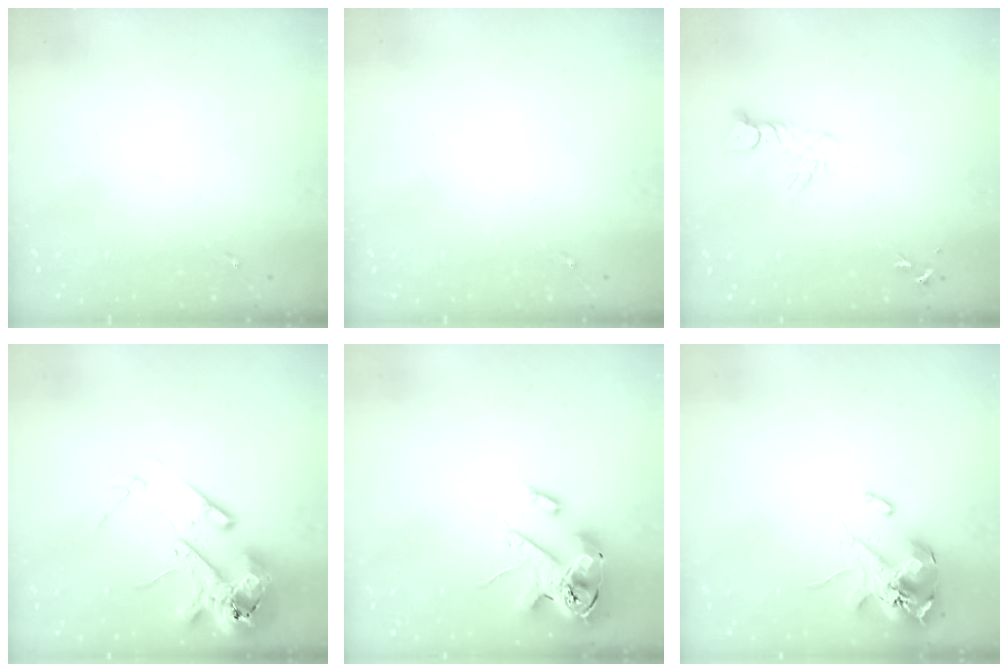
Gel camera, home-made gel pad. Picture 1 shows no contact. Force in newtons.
{"total": 0.0}
{"total": 6.1, "press": 6.0, "slide": 0.6}
{"total": 14.6, "press": 14.4, "slide": 2.5}
{"total": 15.9, "press": 15.7, "slide": 2.7}
{"total": 13.6, "press": 13.5, "slide": 1.9}